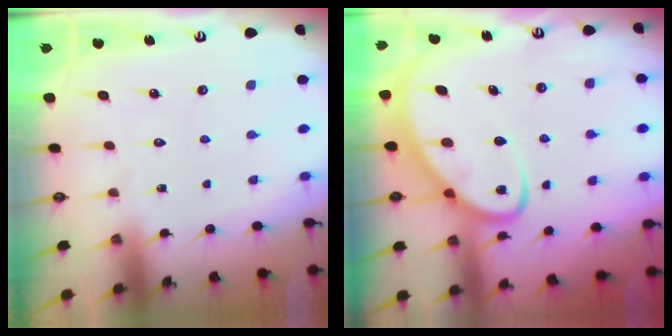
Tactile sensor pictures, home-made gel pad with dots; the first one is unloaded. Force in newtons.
{"total": 6.6, "press": 6.5, "slide": 0.7}